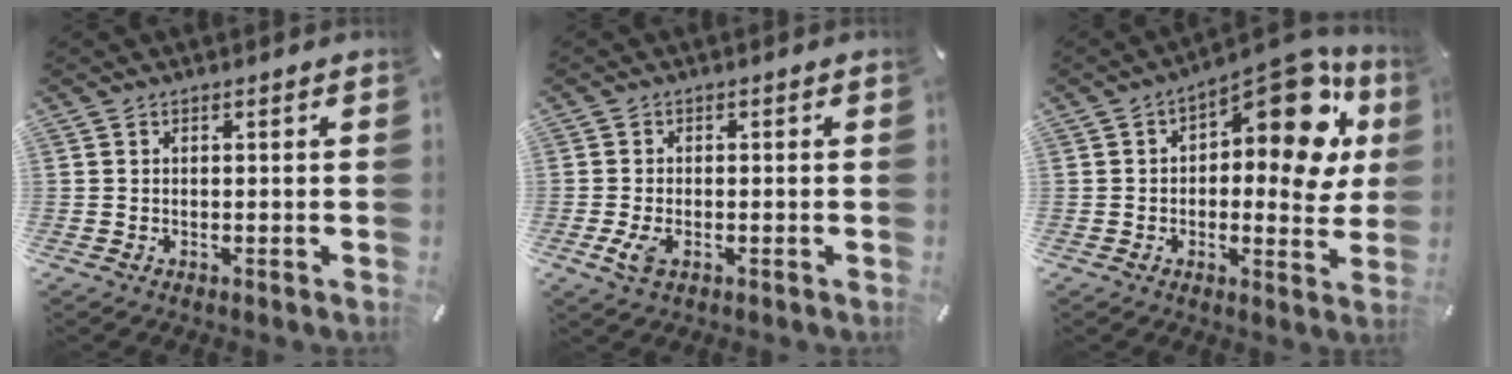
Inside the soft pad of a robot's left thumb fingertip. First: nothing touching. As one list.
[{"total": 3.9, "force": [-1.4, 2.3, 2.8], "torque": [-0.074, -0.005, -0.027]}, {"total": 15.6, "force": [7.4, 6.9, 11.8], "torque": [-0.148, -0.064, 0.122]}]